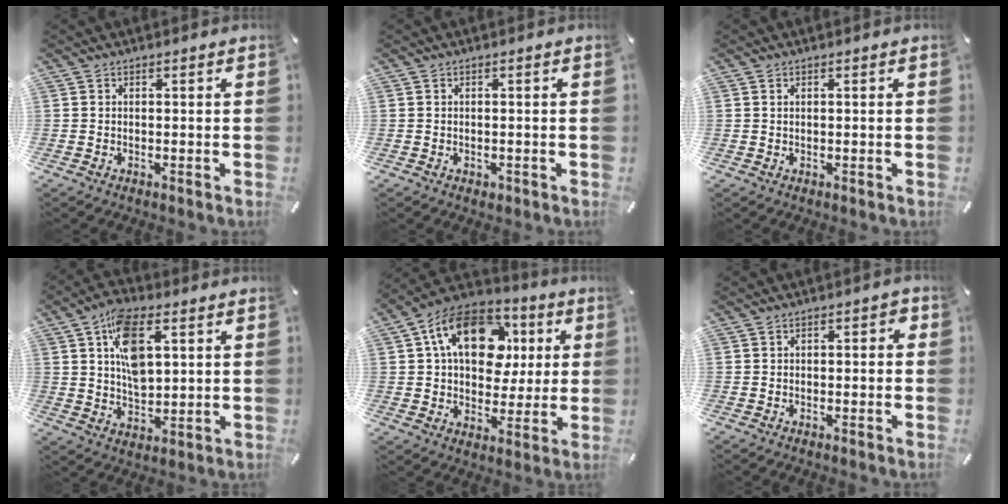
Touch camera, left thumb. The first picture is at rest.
{"total": 0.9, "force": [-0.1, 0.8, 0.5], "torque": [-0.010, 0.004, -0.004]}
{"total": 0.6, "force": [0.2, 0.3, 0.4], "torque": [-0.008, 0.002, 0.004]}
{"total": 11.4, "force": [3.9, 6.4, 8.6], "torque": [-0.148, -0.002, 0.068]}
{"total": 19.0, "force": [5.8, 13.3, 12.2], "torque": [-0.219, 0.001, 0.104]}
{"total": 1.8, "force": [-0.9, 1.0, 1.2], "torque": [-0.022, 0.009, -0.018]}